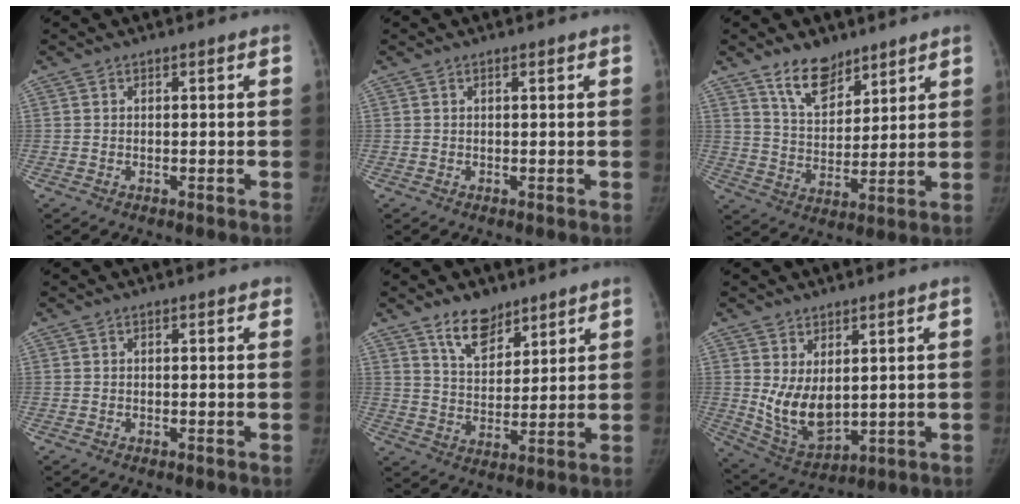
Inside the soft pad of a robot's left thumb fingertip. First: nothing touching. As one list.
[{"total": 0.5, "force": [0.4, 0.1, 0.4], "torque": [-0.005, 0.000, 0.005]}, {"total": 9.5, "force": [6.9, 5.0, 4.1], "torque": [-0.038, -0.053, 0.128]}, {"total": 0.6, "force": [0.4, 0.3, 0.3], "torque": [0.001, -0.001, -0.001]}, {"total": 8.3, "force": [6.0, 4.4, 3.7], "torque": [-0.030, -0.046, 0.110]}, {"total": 9.3, "force": [1.6, 5.7, 7.2], "torque": [-0.111, -0.027, 0.055]}]